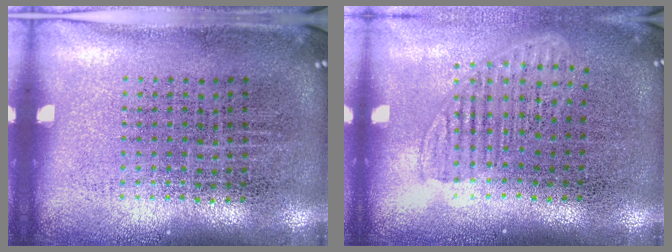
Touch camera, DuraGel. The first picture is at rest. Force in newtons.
{"total": 1.3, "press": 1.1, "slide": 0.7}